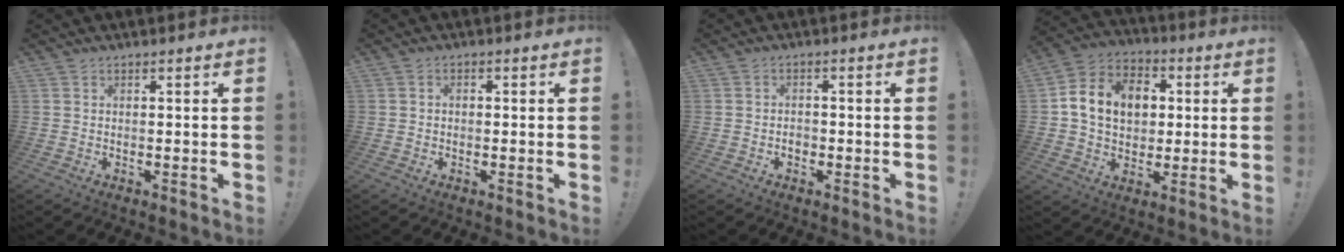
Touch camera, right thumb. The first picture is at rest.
{"total": 1.1, "force": [-0.7, 0.8, 0.5], "torque": [-0.007, 0.003, -0.013]}
{"total": 1.9, "force": [-0.9, 1.3, 1.0], "torque": [-0.008, 0.000, -0.018]}
{"total": 15.2, "force": [2.8, 11.9, 9.0], "torque": [-0.135, 0.005, 0.058]}